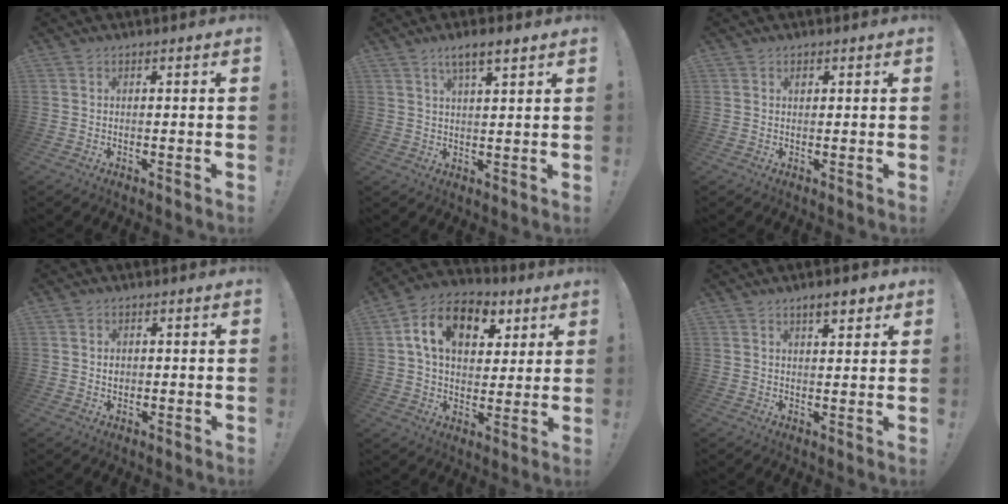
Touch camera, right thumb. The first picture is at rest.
{"total": 5.7, "force": [3.7, 1.2, 4.1], "torque": [-0.065, -0.017, 0.062]}
{"total": 0.6, "force": [0.3, 0.4, 0.3], "torque": [0.003, -0.002, 0.004]}
{"total": 1.9, "force": [0.1, 1.7, 0.6], "torque": [-0.006, 0.000, 0.000]}
{"total": 15.9, "force": [6.0, 10.7, 10.1], "torque": [-0.164, -0.009, 0.110]}
{"total": 5.5, "force": [3.6, 2.0, 3.6], "torque": [-0.042, -0.017, 0.057]}